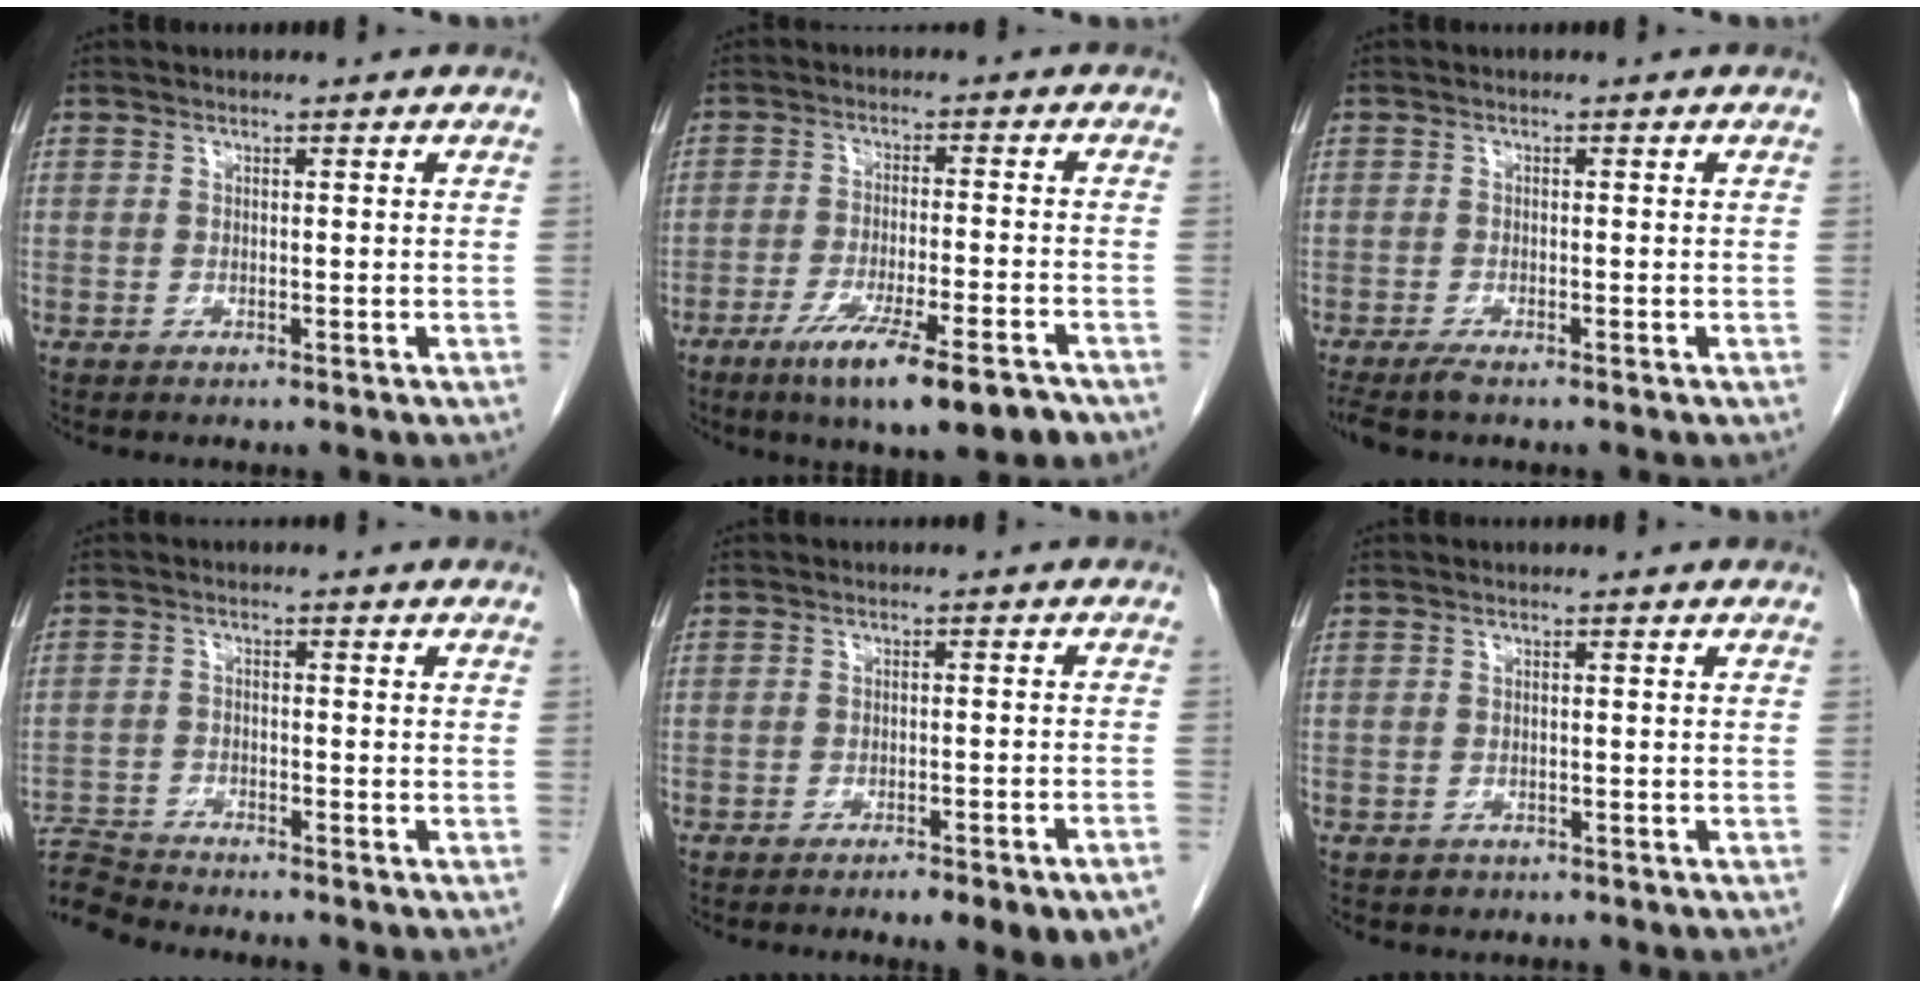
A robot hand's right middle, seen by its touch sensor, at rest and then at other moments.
{"total": 12.5, "force": [-8.4, 1.5, 9.2], "torque": [-0.135, -0.024, -0.126]}
{"total": 2.7, "force": [-2.2, 0.2, 1.6], "torque": [-0.028, -0.008, -0.040]}
{"total": 6.0, "force": [-6.0, -0.3, -0.2], "torque": [0.003, -0.001, -0.113]}
{"total": 9.8, "force": [-7.2, 0.7, 6.6], "torque": [-0.058, 0.003, -0.092]}
{"total": 1.0, "force": [-0.7, 0.8, -0.1], "torque": [-0.007, 0.002, -0.009]}